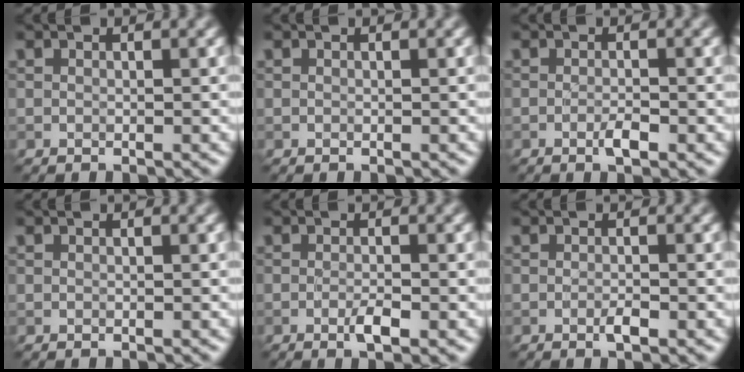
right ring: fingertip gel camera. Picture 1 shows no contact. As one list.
[{"total": 0.0}, {"total": 1.6, "force": [-0.7, 0.3, 1.4], "torque": [-0.024, -0.001, -0.014]}, {"total": 0.0}, {"total": 1.9, "force": [-0.7, 0.3, 1.7], "torque": [-0.032, -0.001, -0.015]}, {"total": 1.2, "force": [-0.5, 0.2, 1.1], "torque": [-0.019, -0.002, -0.011]}]